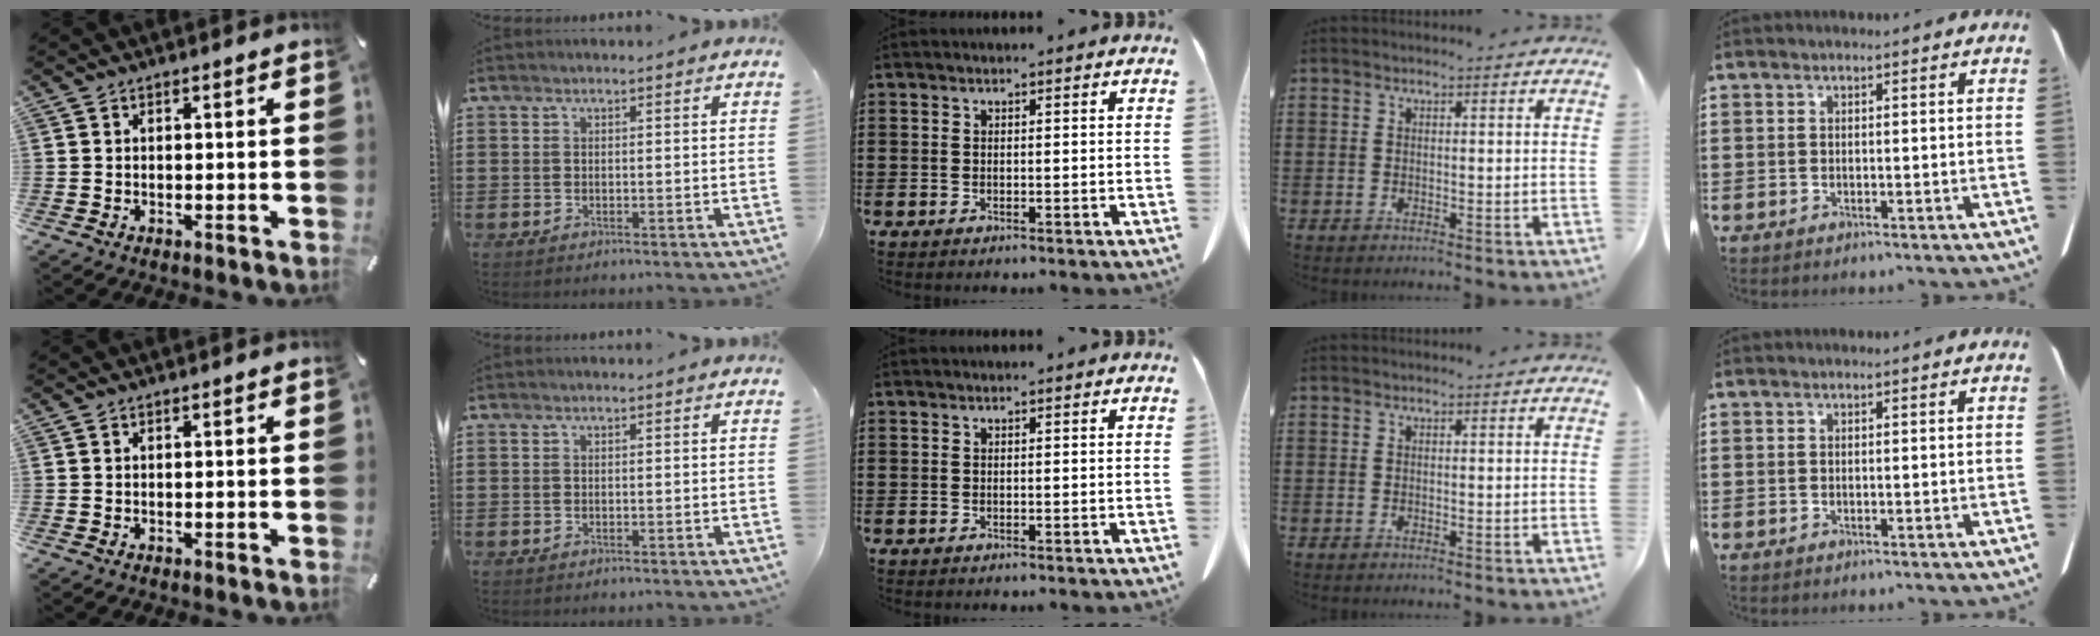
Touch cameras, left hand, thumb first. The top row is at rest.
{}